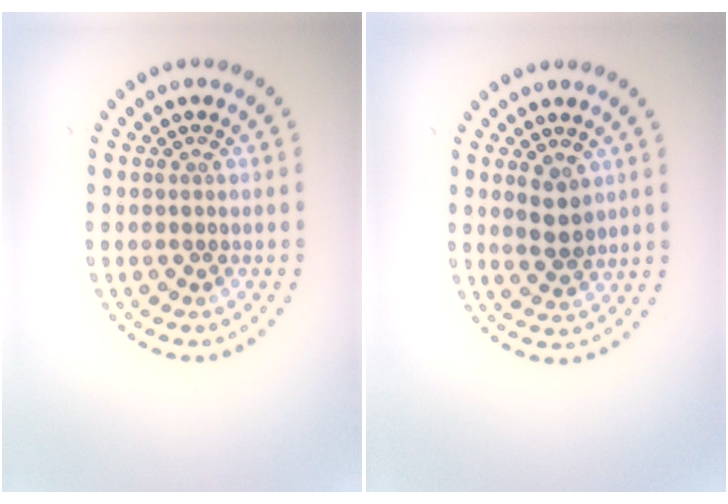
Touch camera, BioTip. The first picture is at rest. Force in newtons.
{"total": 2.1, "press": 2.0, "slide": 0.7}